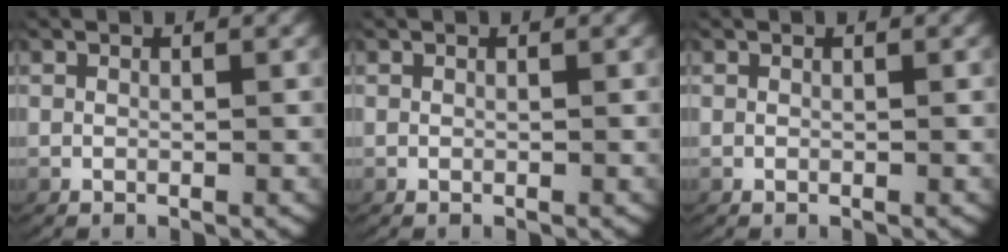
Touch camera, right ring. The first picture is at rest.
{"total": 0.0}
{"total": 0.0}